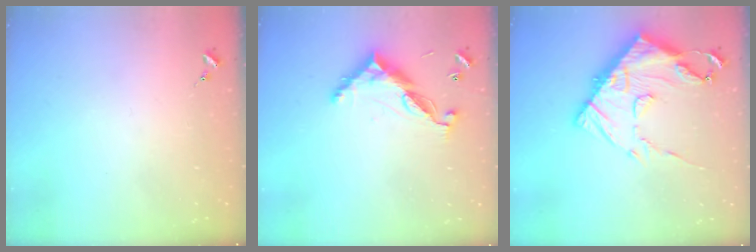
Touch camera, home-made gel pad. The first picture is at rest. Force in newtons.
{"total": 9.9, "press": 9.9, "slide": 0.4}
{"total": 20.8, "press": 20.7, "slide": 2.0}